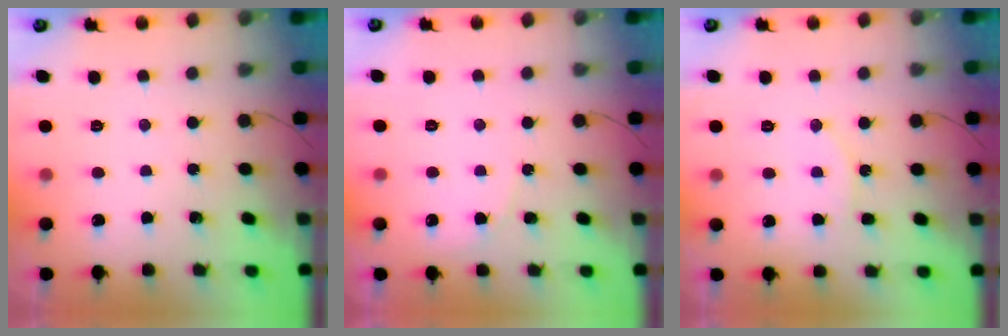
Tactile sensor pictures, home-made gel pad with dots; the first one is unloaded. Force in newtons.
{"total": 3.8, "press": 3.7, "slide": 0.5}
{"total": 6.8, "press": 6.8, "slide": 0.5}